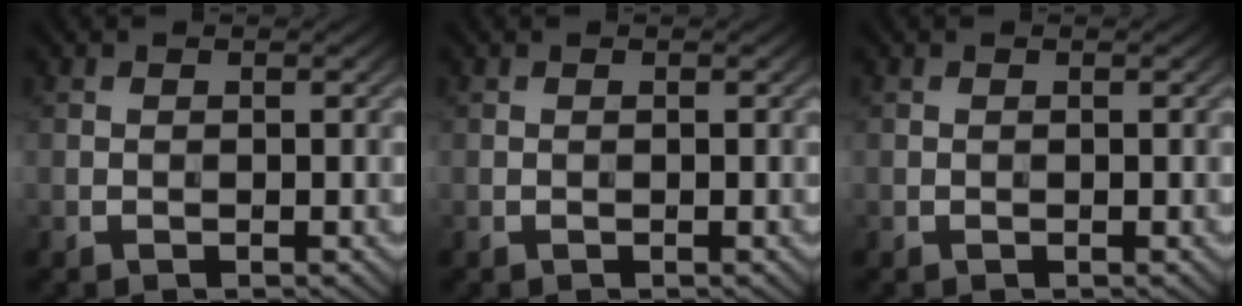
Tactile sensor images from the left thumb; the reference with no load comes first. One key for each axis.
{"total": 0.0}
{"total": 0.0}